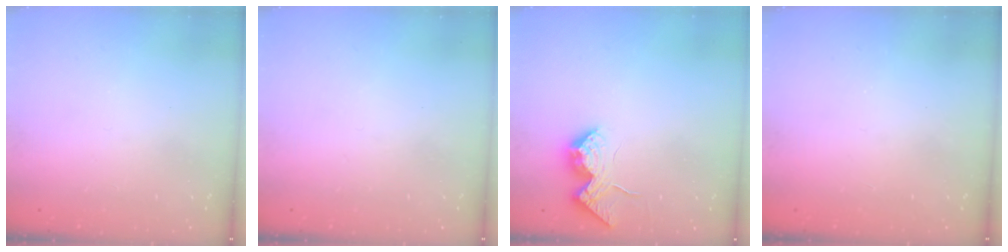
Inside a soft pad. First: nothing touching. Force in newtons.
{"total": 0.0}
{"total": 16.2, "press": 16.2, "slide": 0.4}
{"total": 0.9, "press": 0.9, "slide": 0.1}